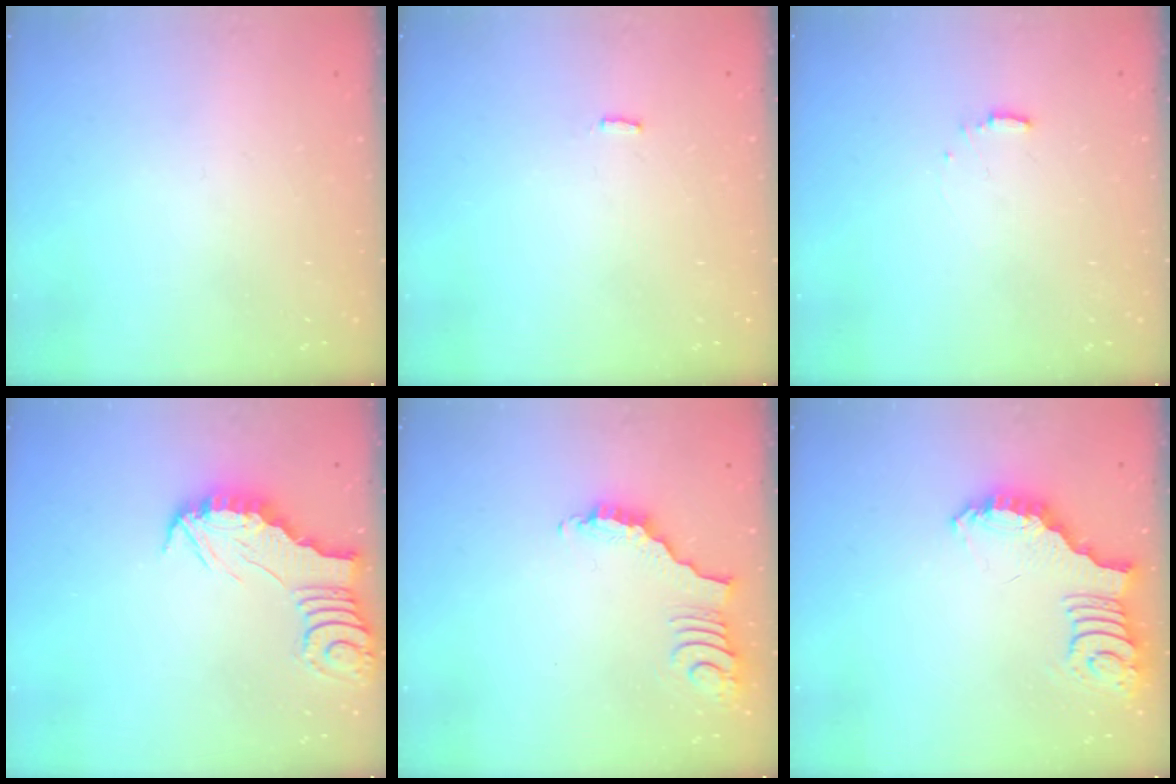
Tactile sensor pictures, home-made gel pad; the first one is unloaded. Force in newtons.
{"total": 1.3, "press": 1.3, "slide": 0.3}
{"total": 6.0, "press": 6.0, "slide": 0.6}
{"total": 2.4, "press": 2.4, "slide": 0.2}
{"total": 3.6, "press": 3.6, "slide": 0.5}
{"total": 2.4, "press": 2.4, "slide": 0.5}